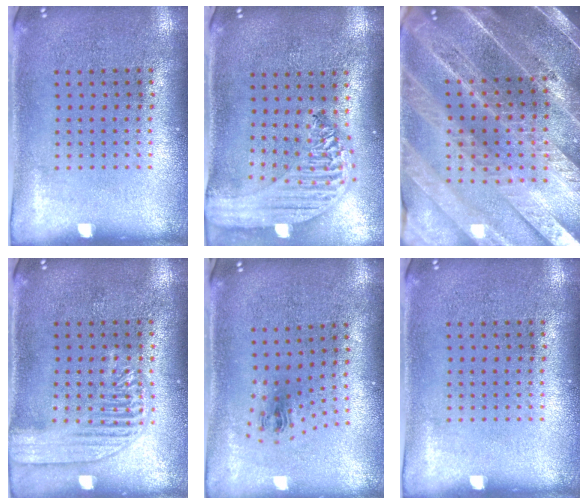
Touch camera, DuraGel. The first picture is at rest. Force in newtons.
{"total": 2.4, "press": 2.1, "slide": 1.2}
{"total": 5.0, "press": 4.4, "slide": 2.4}
{"total": 2.8, "press": 2.8, "slide": 0.4}
{"total": 1.0, "press": 0.5, "slide": 0.9}
{"total": 0.0}